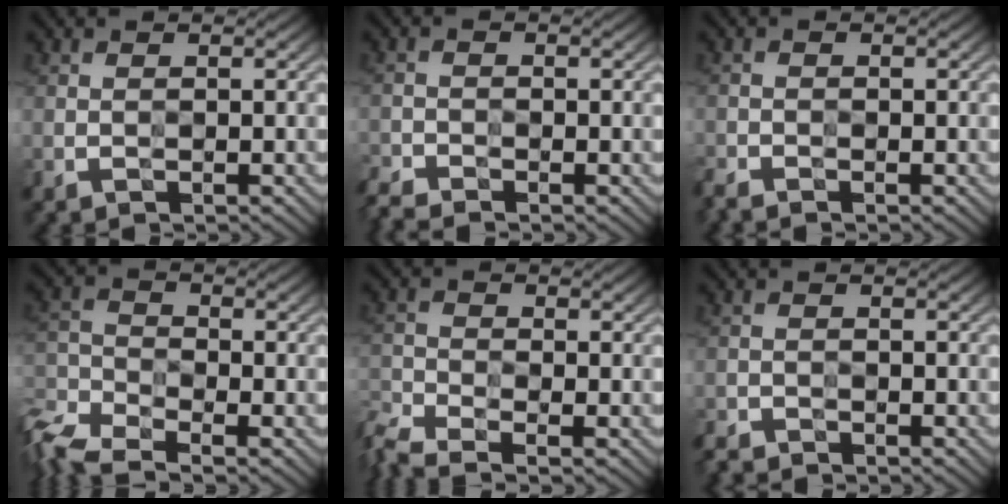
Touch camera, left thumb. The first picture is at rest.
{"total": 2.9, "force": [-2.8, 0.0, 0.7], "torque": [-0.024, -0.009, -0.064]}
{"total": 1.7, "force": [-1.7, 0.1, 0.2], "torque": [-0.009, -0.007, -0.040]}
{"total": 7.5, "force": [-6.0, 2.6, 3.5], "torque": [-0.088, -0.023, -0.127]}
{"total": 5.5, "force": [-4.5, 1.5, 2.8], "torque": [-0.065, -0.021, -0.091]}
{"total": 2.0, "force": [-2.0, 0.1, 0.0], "torque": [-0.002, -0.005, -0.044]}